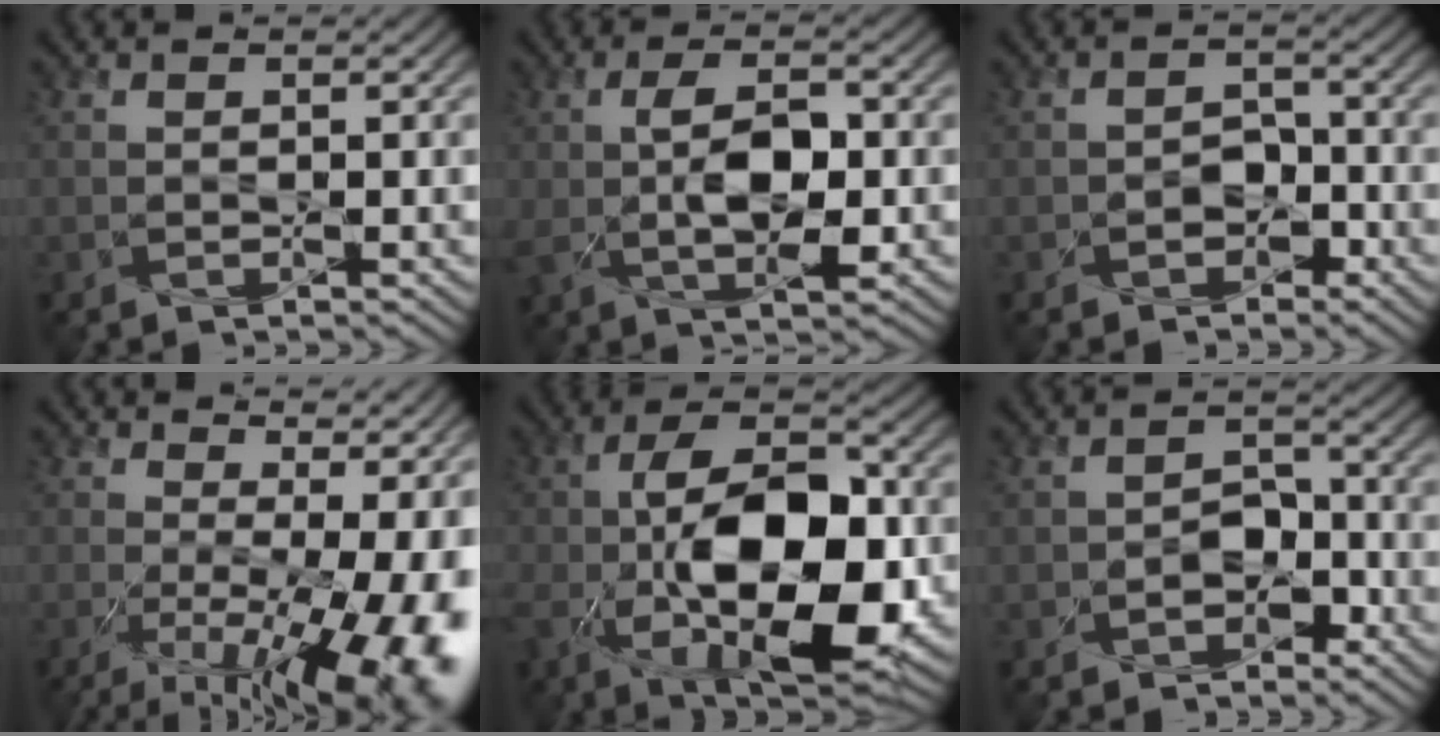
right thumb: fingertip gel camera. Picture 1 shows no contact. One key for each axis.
{"total": 7.3, "fx": -0.5, "fy": 3.6, "fz": 6.4, "tx": -0.130, "ty": 0.003, "tz": -0.007}
{"total": 2.7, "fx": -1.6, "fy": 2.0, "fz": 1.0, "tx": -0.005, "ty": 0.005, "tz": -0.028}
{"total": 15.9, "fx": -2.5, "fy": 6.9, "fz": 14.1, "tx": -0.185, "ty": -0.033, "tz": -0.013}
{"total": 16.0, "fx": -3.2, "fy": 8.4, "fz": 13.3, "tx": -0.238, "ty": -0.012, "tz": -0.056}
{"total": 3.6, "fx": -2.1, "fy": 2.4, "fz": 1.6, "tx": -0.008, "ty": 0.008, "tz": -0.039}